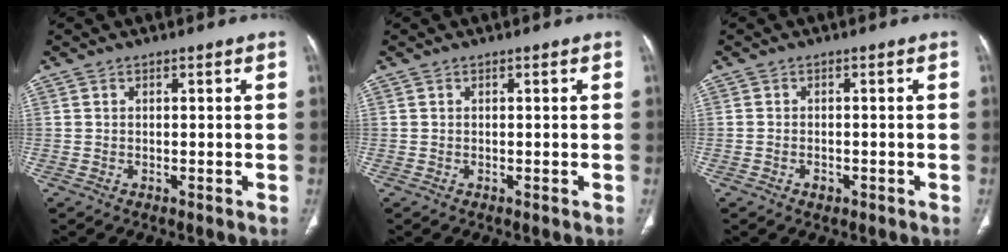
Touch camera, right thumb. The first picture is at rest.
{"total": 0.0}
{"total": 1.4, "force": [-0.7, 1.0, 0.6], "torque": [-0.010, 0.005, -0.009]}